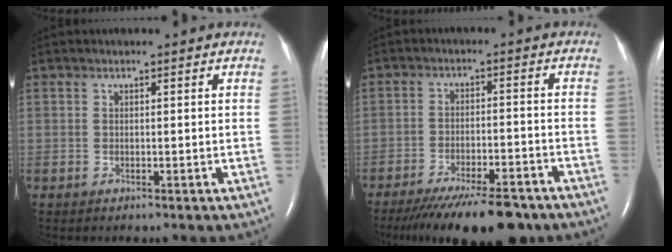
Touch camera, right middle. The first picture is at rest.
{"total": 15.0, "force": [-12.4, 3.1, 7.9], "torque": [-0.111, -0.020, -0.182]}